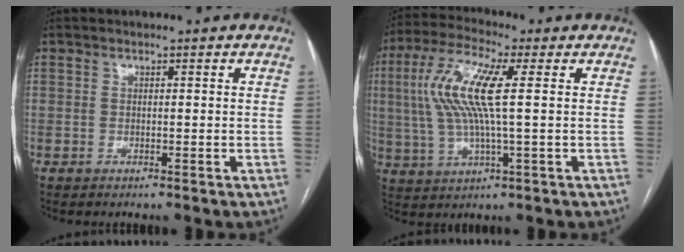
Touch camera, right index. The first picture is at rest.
{"total": 11.5, "force": [1.9, 1.6, 11.2], "torque": [-0.248, 0.016, 0.032]}